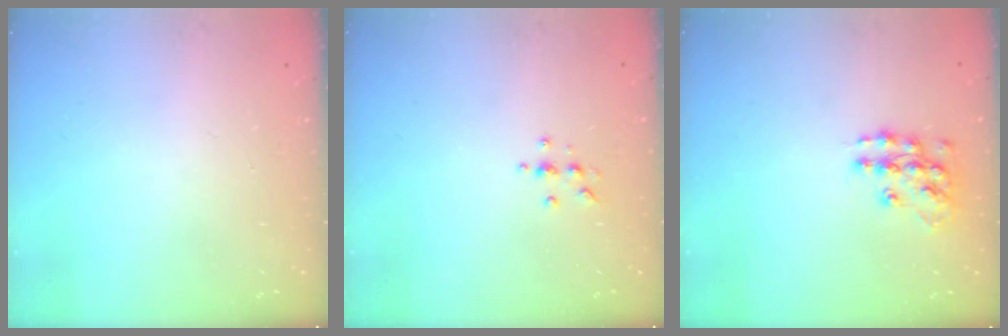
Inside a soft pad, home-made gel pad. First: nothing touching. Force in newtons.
{"total": 4.6, "press": 4.6, "slide": 0.6}
{"total": 11.7, "press": 11.6, "slide": 0.8}